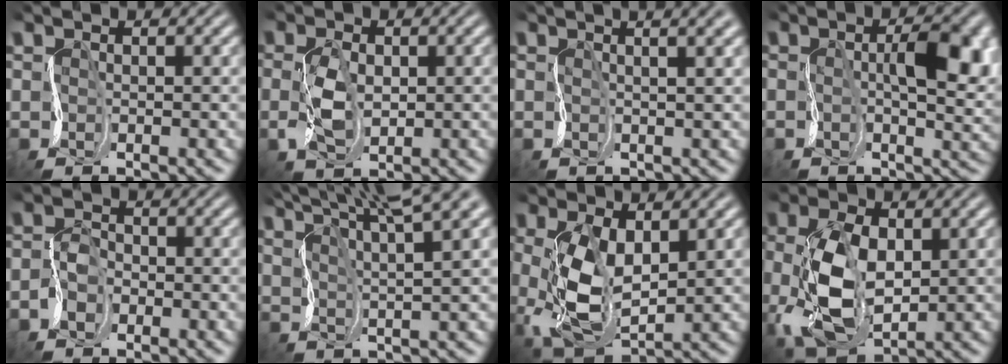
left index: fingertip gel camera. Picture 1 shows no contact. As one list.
[{"total": 1.9, "force": [0.3, 1.4, 1.2], "torque": [-0.053, 0.005, 0.006]}, {"total": 5.2, "force": [2.6, 2.2, 4.0], "torque": [-0.023, 0.038, 0.002]}, {"total": 6.0, "force": [1.0, 2.2, 5.5], "torque": [-0.096, 0.009, 0.014]}, {"total": 1.9, "force": [-1.4, 1.2, 0.4], "torque": [-0.024, 0.010, -0.037]}, {"total": 7.9, "force": [6.4, 0.4, 4.5], "torque": [-0.076, 0.032, 0.081]}, {"total": 4.9, "force": [0.8, 2.8, 4.0], "torque": [-0.114, 0.004, 0.017]}, {"total": 6.5, "force": [0.1, 4.4, 4.9], "torque": [-0.132, 0.000, 0.006]}]